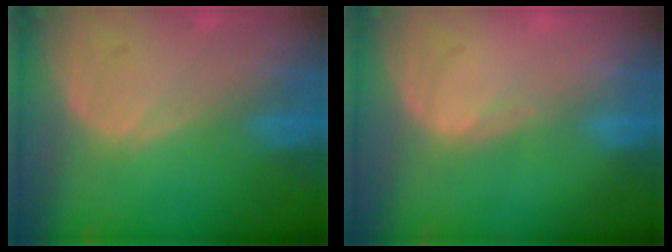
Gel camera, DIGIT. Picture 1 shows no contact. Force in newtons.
{"total": 0.6, "press": 0.5, "slide": 0.4}